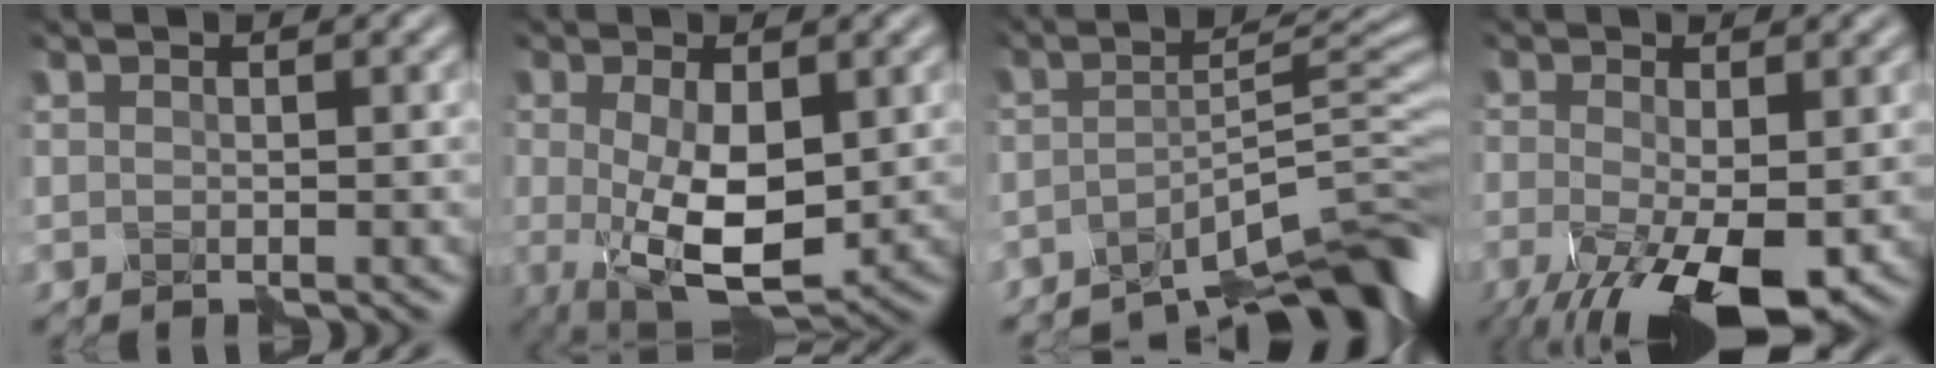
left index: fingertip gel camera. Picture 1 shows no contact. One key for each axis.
{"total": 7.1, "fx": -1.0, "fy": 3.1, "fz": 6.4, "tx": -0.123, "ty": -0.010, "tz": -0.015}
{"total": 9.1, "fx": -6.8, "fy": 1.9, "fz": 5.8, "tx": -0.061, "ty": 0.007, "tz": -0.121}
{"total": 8.9, "fx": -3.8, "fy": 3.0, "fz": 7.4, "tx": -0.133, "ty": -0.016, "tz": -0.059}